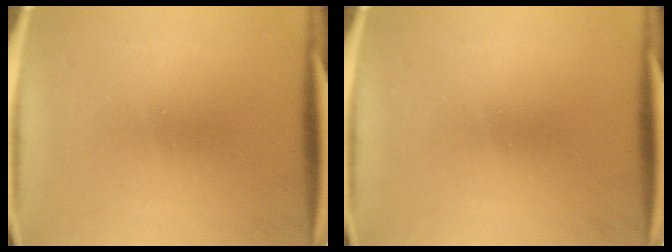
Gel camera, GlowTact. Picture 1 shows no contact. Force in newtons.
{"total": 0.0}